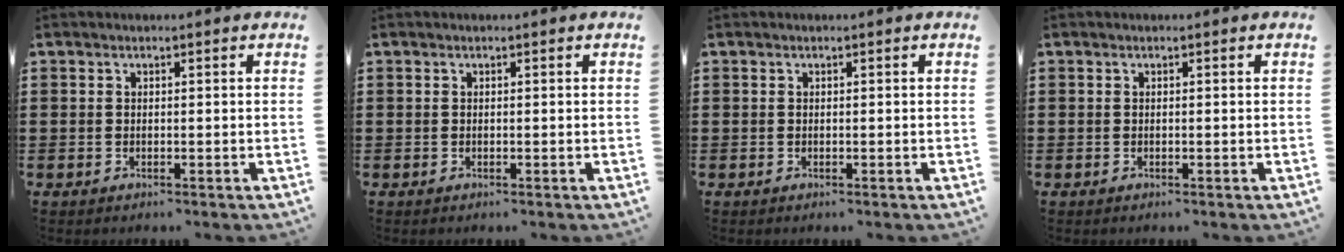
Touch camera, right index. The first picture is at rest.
{"total": 0.0}
{"total": 0.0}
{"total": 0.0}